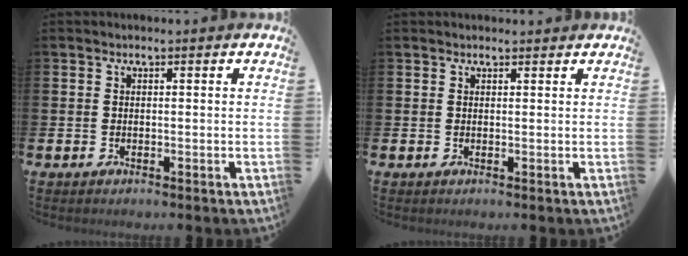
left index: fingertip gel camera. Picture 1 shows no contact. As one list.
[{"total": 0.7, "force": [0.7, 0.2, 0.2], "torque": [0.007, -0.002, 0.011]}]